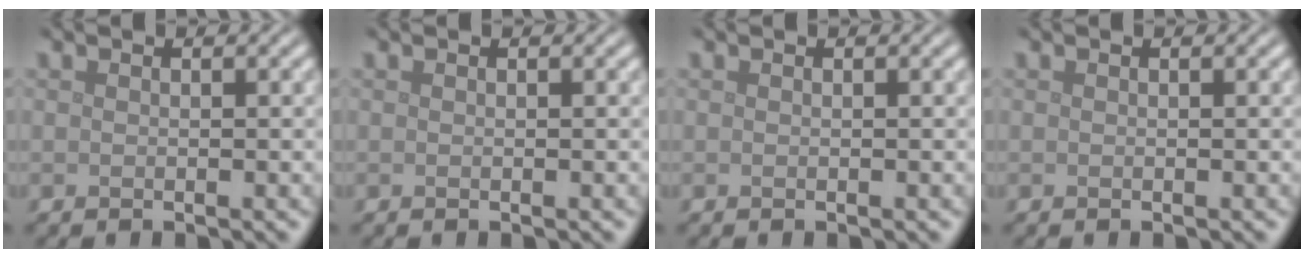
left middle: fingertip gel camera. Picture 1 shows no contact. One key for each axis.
{"total": 0.0}
{"total": 0.0}
{"total": 0.0}